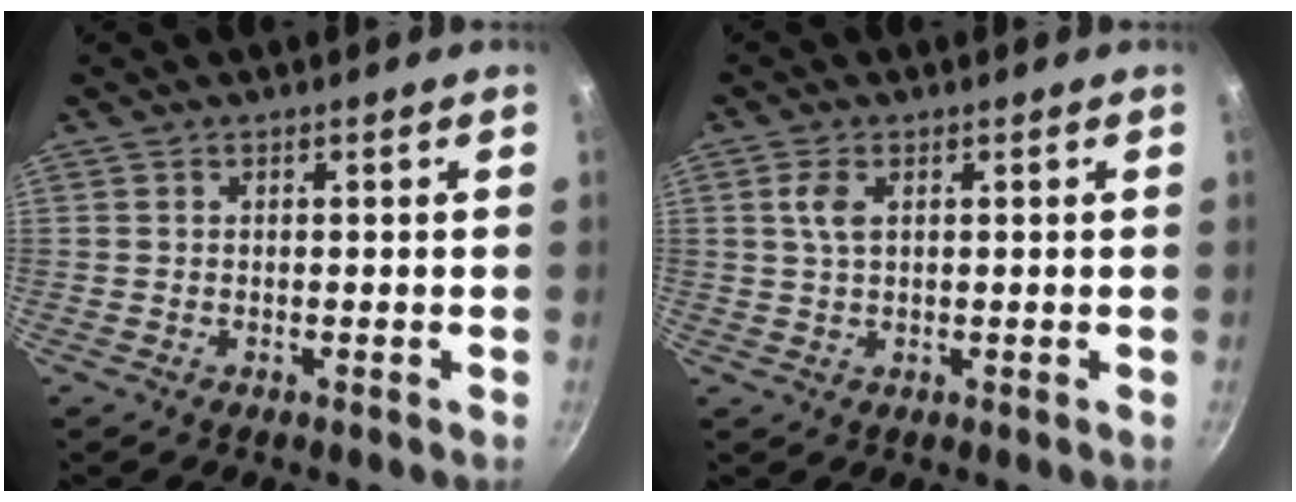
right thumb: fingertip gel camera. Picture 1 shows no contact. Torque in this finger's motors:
{"motor_torque": [0.35, 0.12, 0.46, -0.17, 0.00]}